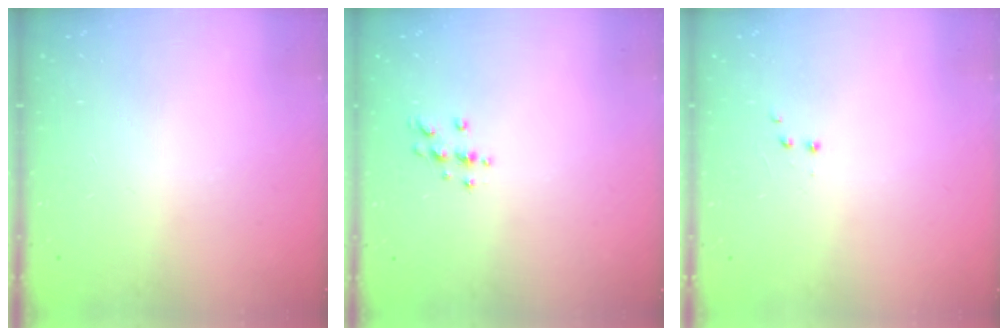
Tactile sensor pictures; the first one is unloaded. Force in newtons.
{"total": 4.0, "press": 3.9, "slide": 0.5}
{"total": 1.9, "press": 1.8, "slide": 0.5}